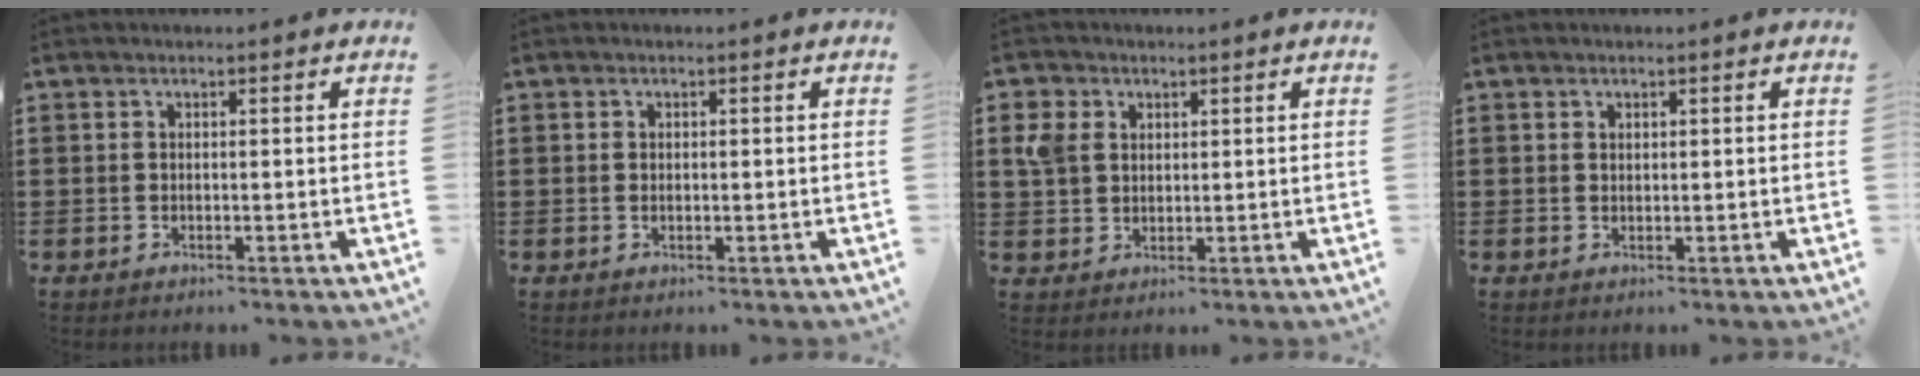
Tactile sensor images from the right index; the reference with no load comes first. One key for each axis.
{"total": 0.5, "fx": 0.0, "fy": 0.3, "fz": 0.4, "tx": -0.009, "ty": 0.001, "tz": 0.001}
{"total": 4.8, "fx": 1.8, "fy": 4.0, "fz": 2.1, "tx": -0.063, "ty": 0.012, "tz": 0.031}
{"total": 0.7, "fx": 0.5, "fy": 0.4, "fz": 0.2, "tx": -0.005, "ty": 0.002, "tz": 0.011}